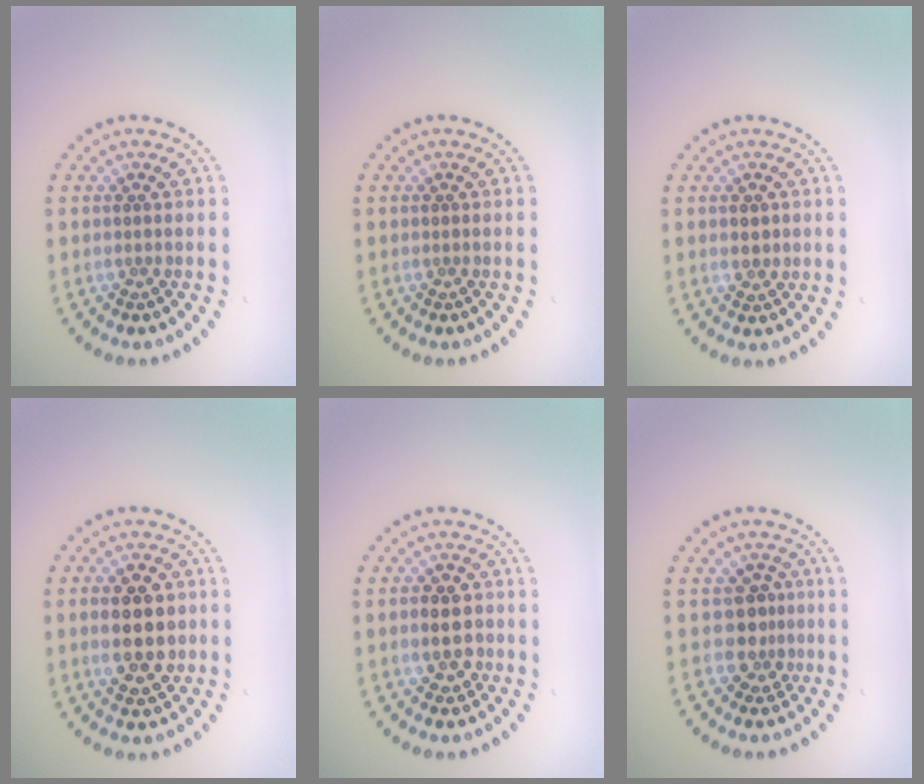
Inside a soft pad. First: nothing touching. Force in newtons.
{"total": 0.0}
{"total": 1.0, "press": 0.9, "slide": 0.3}
{"total": 5.2, "press": 5.2, "slide": 0.4}
{"total": 3.0, "press": 3.0, "slide": 0.6}
{"total": 2.7, "press": 2.2, "slide": 1.4}